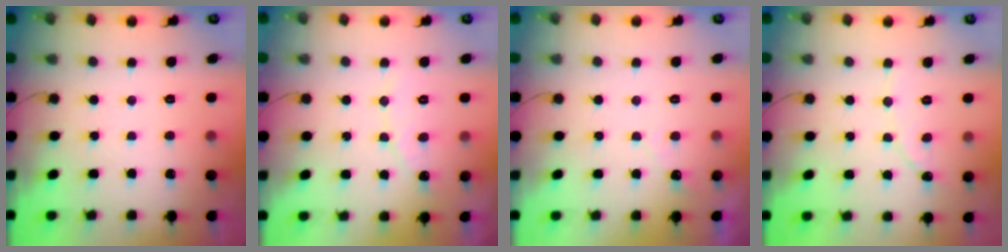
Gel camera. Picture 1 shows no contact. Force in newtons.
{"total": 6.2, "press": 6.2, "slide": 0.3}
{"total": 2.7, "press": 2.7, "slide": 0.1}
{"total": 2.2, "press": 2.2, "slide": 0.2}